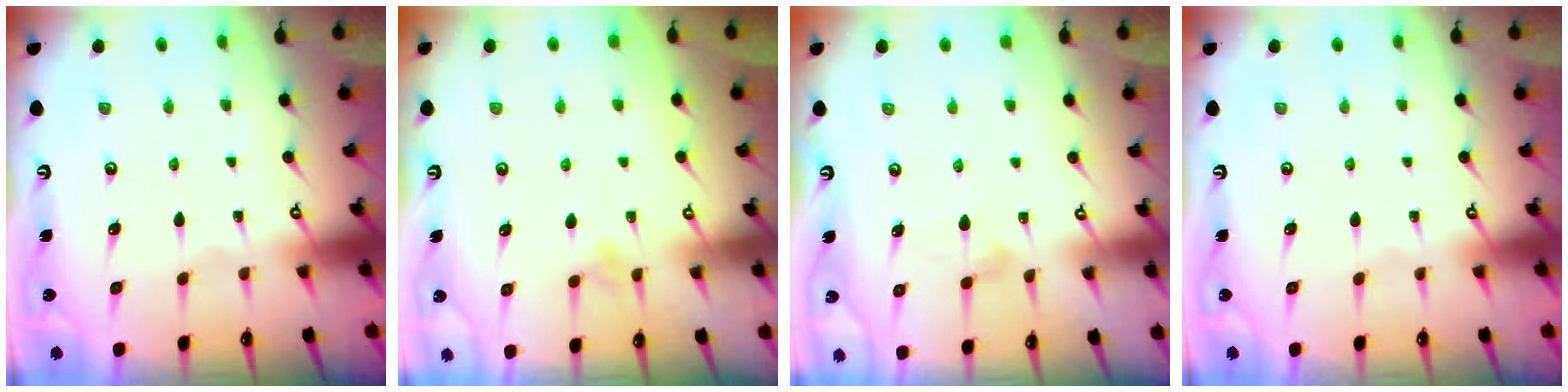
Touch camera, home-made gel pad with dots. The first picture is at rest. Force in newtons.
{"total": 5.6, "press": 5.6, "slide": 0.7}
{"total": 10.4, "press": 10.3, "slide": 0.5}
{"total": 0.0}